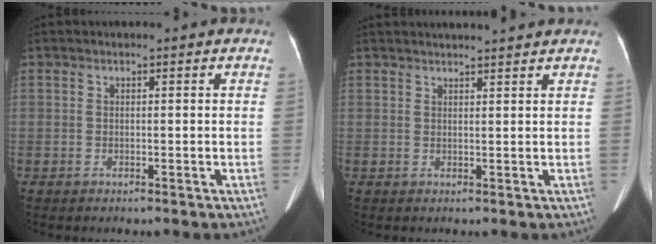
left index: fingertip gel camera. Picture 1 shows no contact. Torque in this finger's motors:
{"motor_torque": [0.10, -1.21, 0.00, 0.01]}